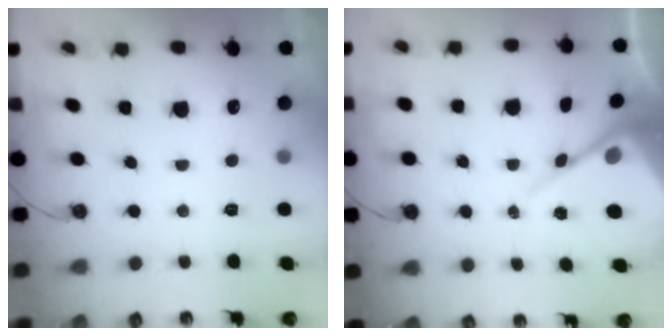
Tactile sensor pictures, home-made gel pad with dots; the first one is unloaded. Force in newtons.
{"total": 9.5, "press": 9.5, "slide": 1.0}